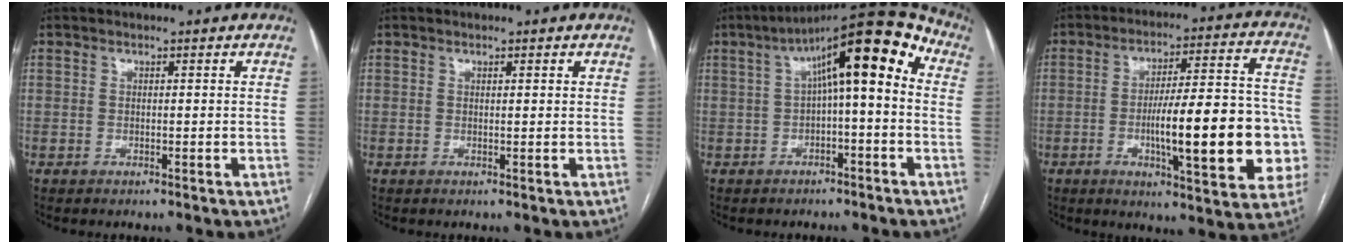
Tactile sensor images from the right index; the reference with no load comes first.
{"total": 0.6, "force": [0.4, 0.0, 0.5], "torque": [-0.009, 0.000, 0.005]}
{"total": 13.5, "force": [2.4, 2.8, 13.0], "torque": [-0.191, 0.059, 0.029]}
{"total": 20.2, "force": [-4.1, 4.0, 19.4], "torque": [-0.223, 0.026, -0.047]}